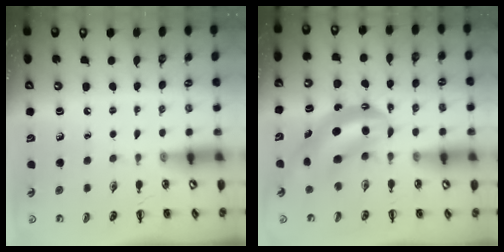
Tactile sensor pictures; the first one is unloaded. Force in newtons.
{"total": 8.4, "press": 8.0, "slide": 2.4}